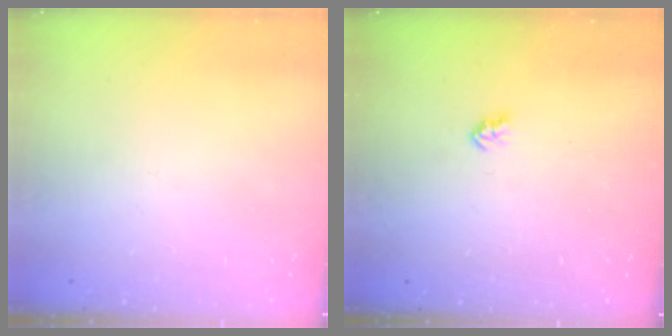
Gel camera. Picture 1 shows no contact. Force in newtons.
{"total": 3.1, "press": 3.1, "slide": 0.2}